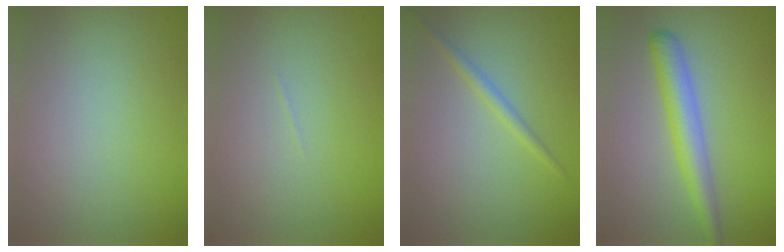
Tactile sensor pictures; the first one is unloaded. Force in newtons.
{"total": 0.0}
{"total": 1.3, "press": 1.3, "slide": 0.1}
{"total": 3.7, "press": 3.7, "slide": 0.1}